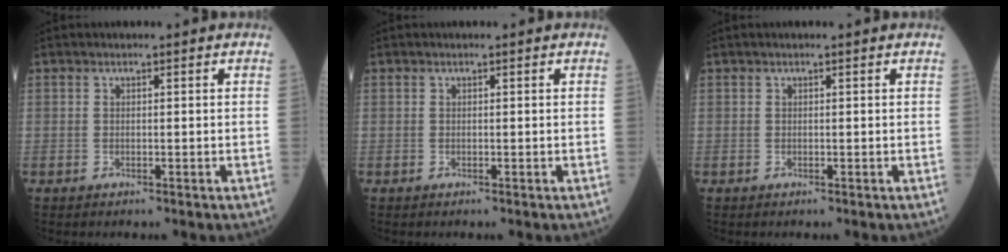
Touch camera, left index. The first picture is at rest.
{"total": 0.0}
{"total": 0.0}